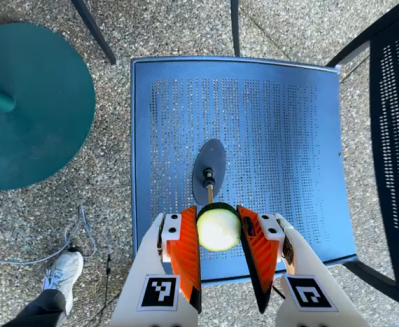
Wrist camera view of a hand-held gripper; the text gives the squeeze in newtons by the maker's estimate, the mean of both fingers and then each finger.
{"total": 11.4, "left": 11.0, "right": 11.8}